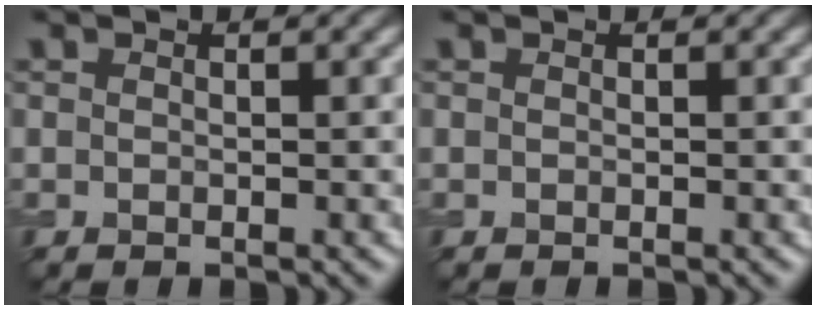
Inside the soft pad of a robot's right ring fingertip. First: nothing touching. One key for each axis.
{"total": 0.0}